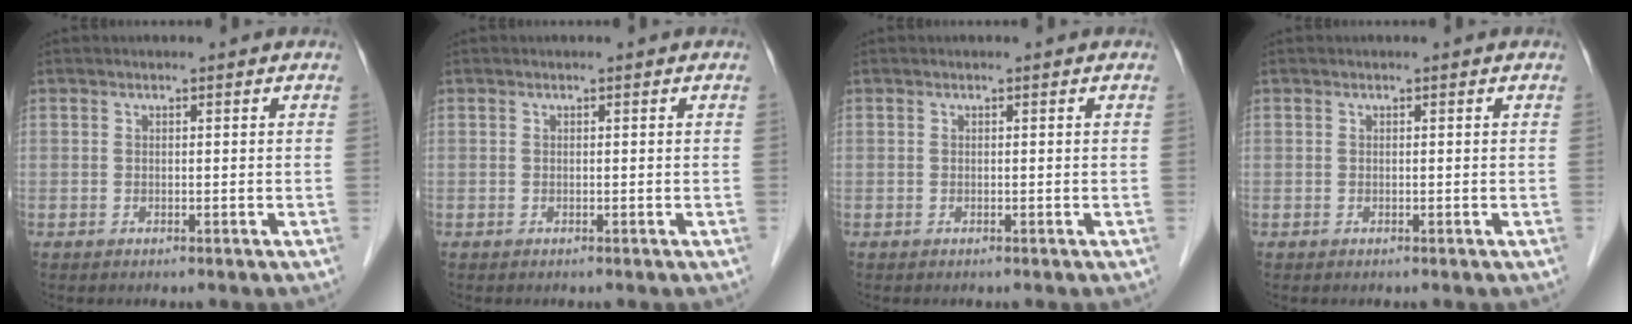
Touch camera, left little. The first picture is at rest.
{"total": 0.0}
{"total": 0.0}
{"total": 0.0}